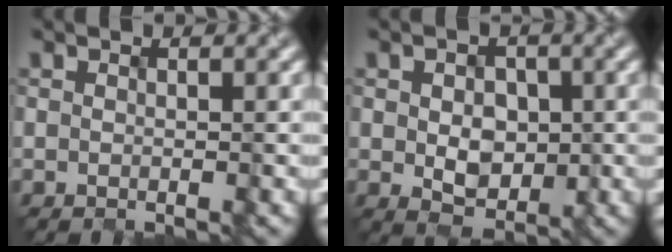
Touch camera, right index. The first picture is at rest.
{"total": 3.6, "force": [-0.5, 2.6, 2.3], "torque": [-0.042, -0.006, 0.001]}